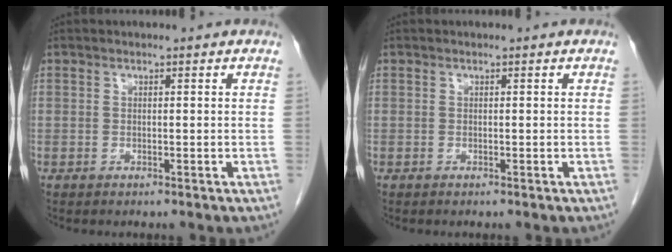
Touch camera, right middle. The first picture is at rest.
{"total": 0.0}